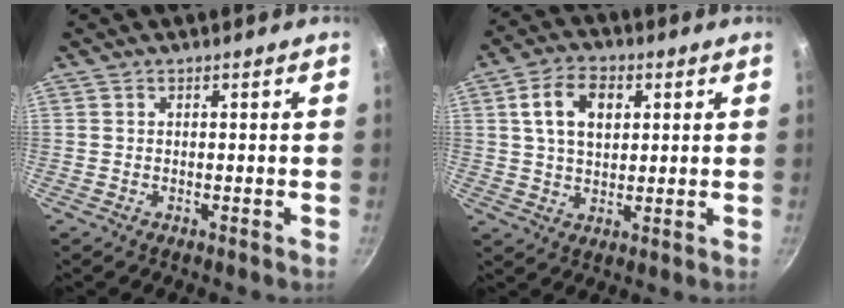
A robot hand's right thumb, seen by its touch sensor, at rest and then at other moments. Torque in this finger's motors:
{"motor_torque": [-0.93, 1.01, 1.03, 0.23, 0.05]}